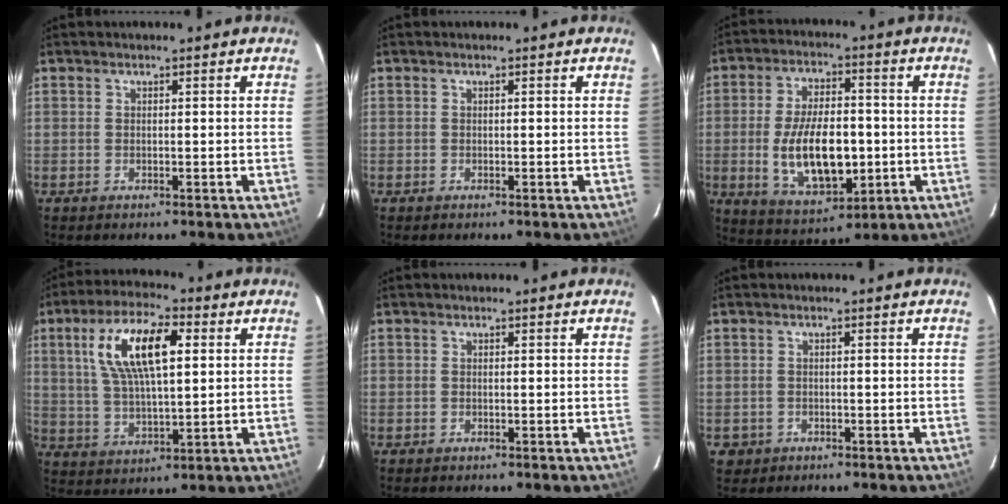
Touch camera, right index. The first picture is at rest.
{"total": 0.0}
{"total": 15.1, "force": [-2.2, 7.5, 13.0], "torque": [-0.247, -0.008, -0.021]}
{"total": 14.2, "force": [4.3, 5.3, 12.5], "torque": [-0.235, 0.018, 0.082]}
{"total": 0.0}
{"total": 2.7, "force": [-0.9, 2.5, 0.5], "torque": [-0.017, 0.002, -0.007]}